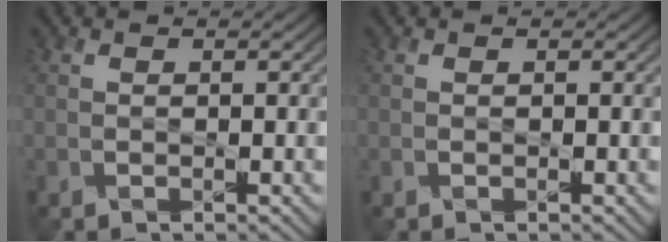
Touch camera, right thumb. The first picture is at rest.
{"total": 0.0}